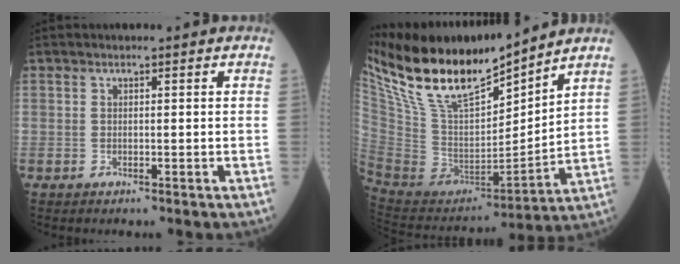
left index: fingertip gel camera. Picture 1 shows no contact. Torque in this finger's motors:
{"motor_torque": [1.02, -1.12, 0.41, 0.13]}